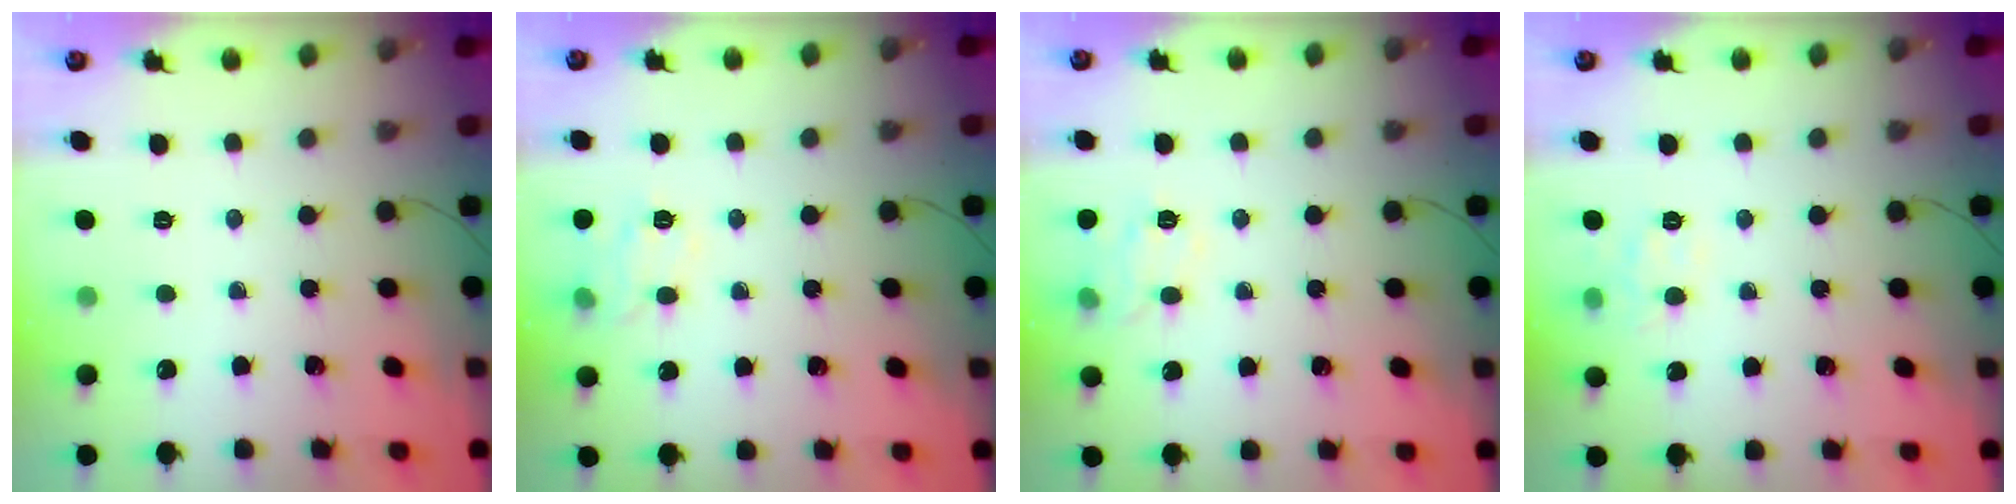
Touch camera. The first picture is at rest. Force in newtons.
{"total": 9.6, "press": 9.6, "slide": 0.4}
{"total": 9.6, "press": 9.6, "slide": 0.4}
{"total": 8.6, "press": 8.6, "slide": 1.2}